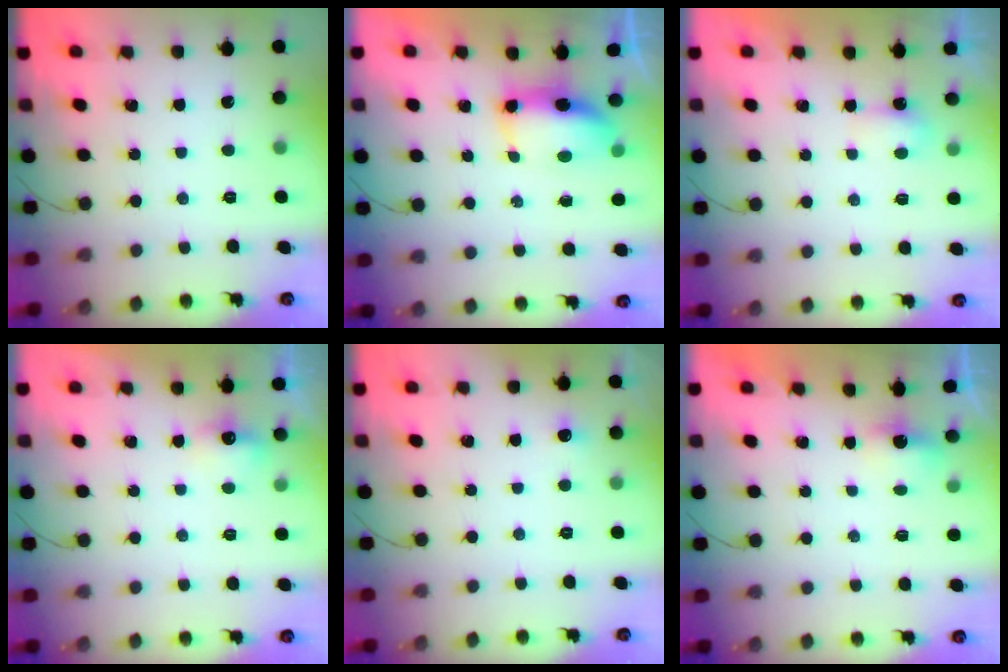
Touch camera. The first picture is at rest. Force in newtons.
{"total": 14.5, "press": 9.5, "slide": 10.9}
{"total": 3.7, "press": 3.5, "slide": 1.1}
{"total": 6.4, "press": 5.8, "slide": 2.6}
{"total": 2.9, "press": 2.7, "slide": 1.0}
{"total": 2.9, "press": 2.8, "slide": 0.8}